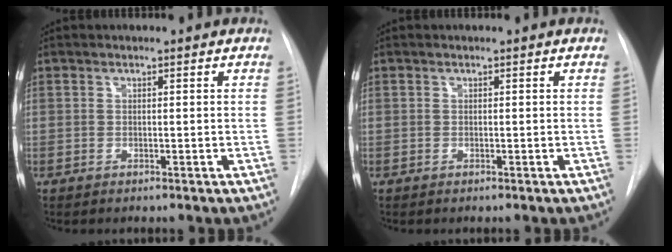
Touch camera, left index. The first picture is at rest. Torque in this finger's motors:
{"motor_torque": [-0.08, 0.08, -0.02, 0.00]}